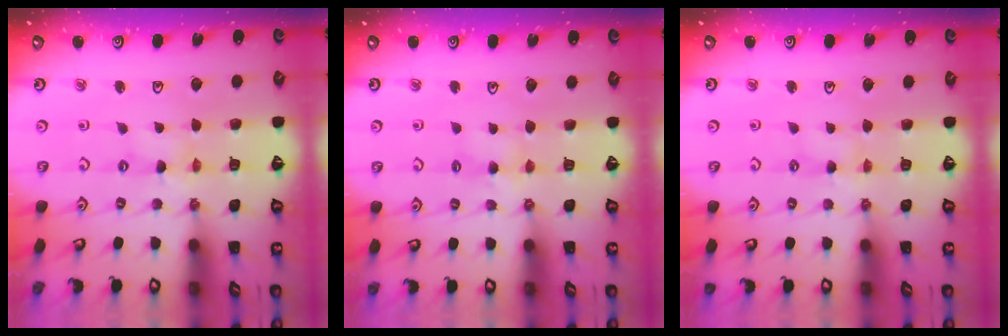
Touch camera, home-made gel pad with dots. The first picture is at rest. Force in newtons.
{"total": 4.2, "press": 4.1, "slide": 0.4}
{"total": 1.8, "press": 1.8, "slide": 0.5}